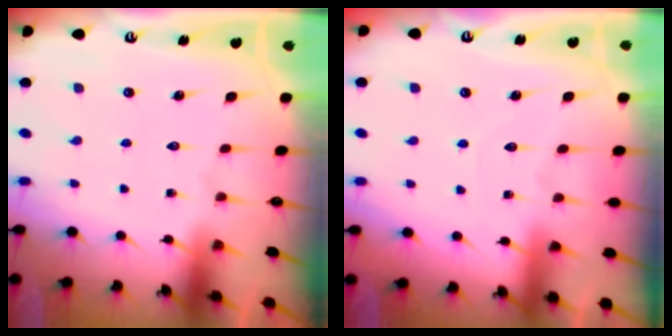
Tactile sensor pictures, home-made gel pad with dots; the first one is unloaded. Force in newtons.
{"total": 3.7, "press": 3.7, "slide": 0.4}